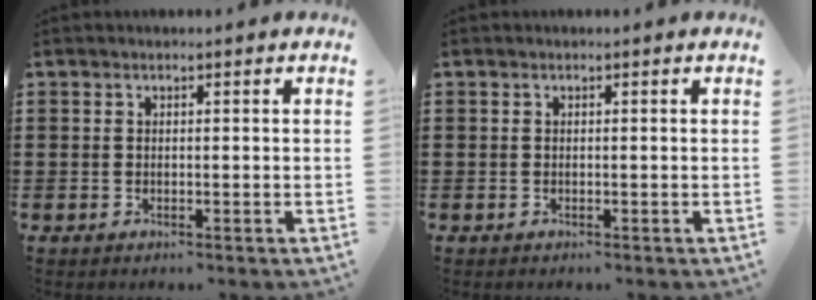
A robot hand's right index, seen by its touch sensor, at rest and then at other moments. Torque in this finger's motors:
{"motor_torque": [-0.22, -0.02, -0.05, 0.01]}